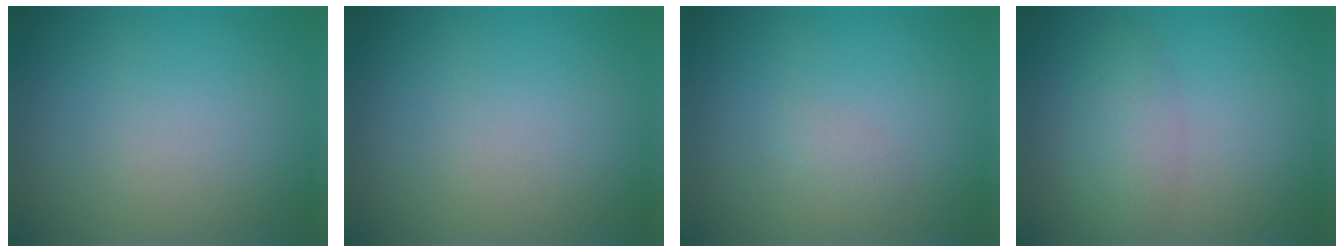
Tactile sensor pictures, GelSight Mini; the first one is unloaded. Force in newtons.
{"total": 0.0}
{"total": 0.7, "press": 0.7, "slide": 0.0}
{"total": 2.8, "press": 2.8, "slide": 0.2}